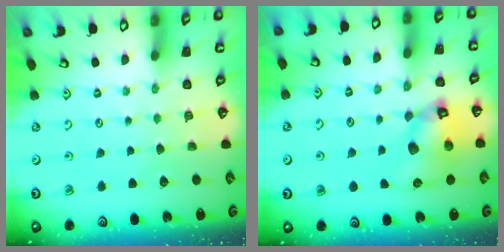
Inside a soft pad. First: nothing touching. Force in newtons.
{"total": 11.8, "press": 11.7, "slide": 1.7}